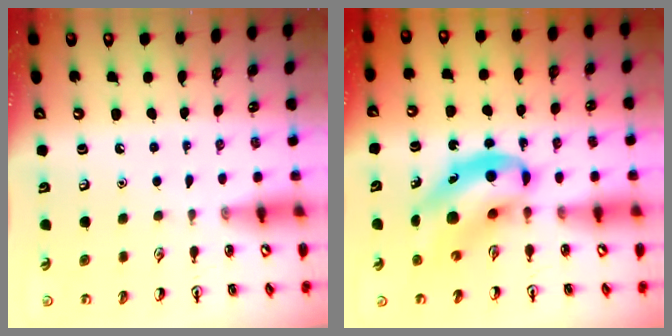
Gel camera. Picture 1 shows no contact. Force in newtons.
{"total": 9.3, "press": 8.9, "slide": 2.6}